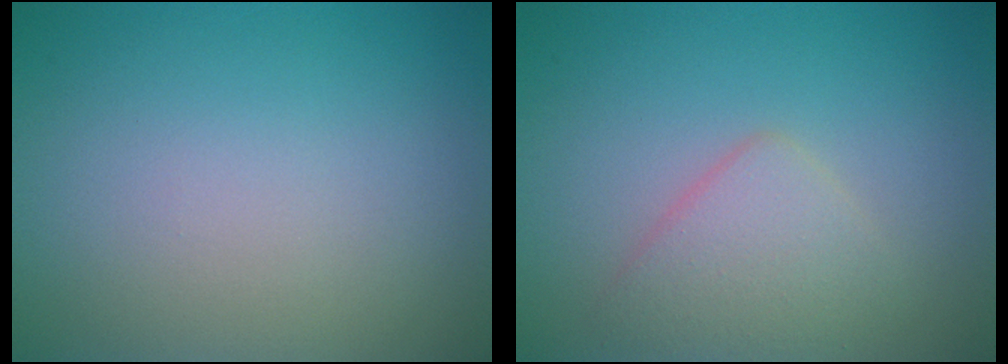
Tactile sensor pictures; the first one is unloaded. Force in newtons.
{"total": 2.7, "press": 2.7, "slide": 0.2}